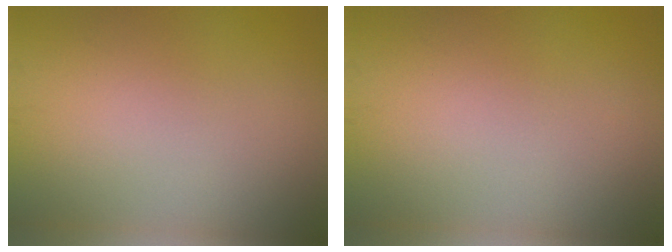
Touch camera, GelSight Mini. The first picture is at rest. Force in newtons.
{"total": 0.0}